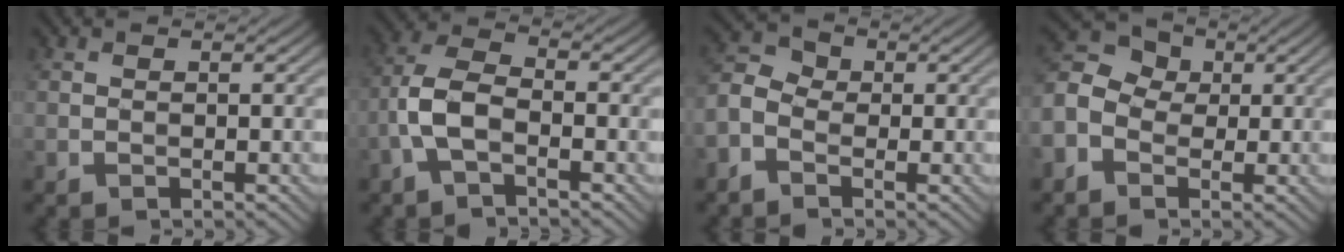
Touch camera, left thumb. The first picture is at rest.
{"total": 5.4, "force": [-2.4, 2.3, 4.2], "torque": [-0.098, 0.013, -0.058]}
{"total": 4.5, "force": [-1.9, 3.1, 2.5], "torque": [-0.071, 0.013, -0.054]}
{"total": 7.7, "force": [-1.5, 6.1, 4.4], "torque": [-0.120, 0.005, -0.037]}